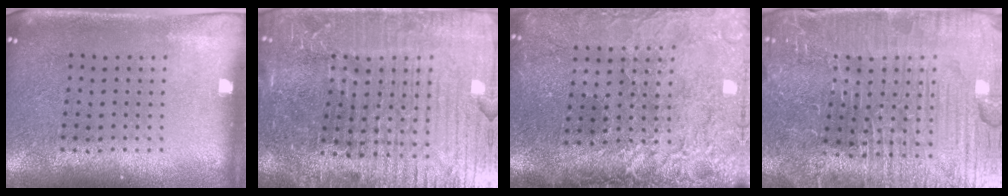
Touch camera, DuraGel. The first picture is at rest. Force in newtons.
{"total": 6.5, "press": 5.7, "slide": 3.1}
{"total": 4.3, "press": 3.6, "slide": 2.3}
{"total": 5.3, "press": 5.1, "slide": 1.4}